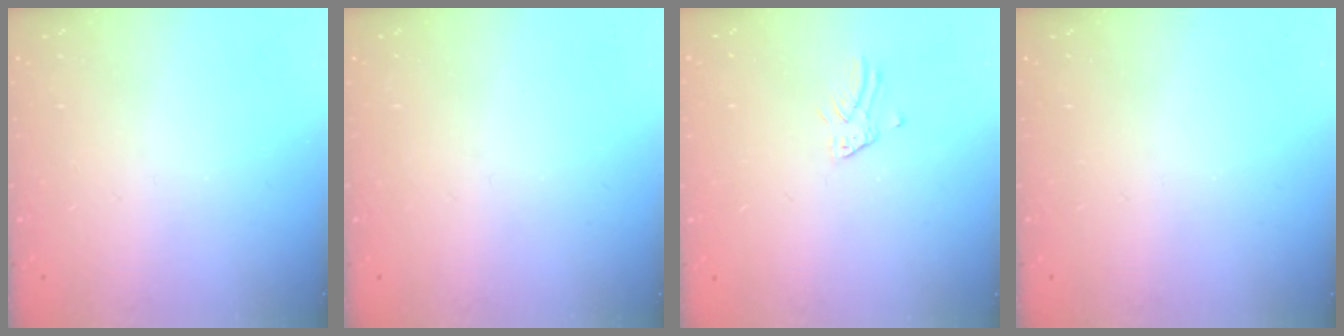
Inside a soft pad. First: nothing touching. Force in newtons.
{"total": 0.0}
{"total": 1.3, "press": 1.3, "slide": 0.1}
{"total": 0.0}